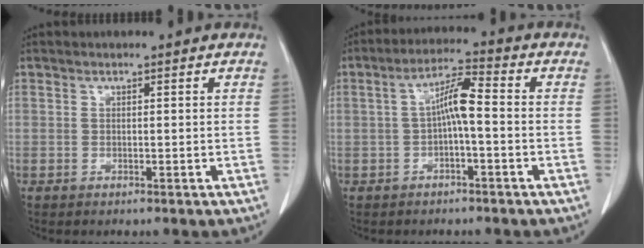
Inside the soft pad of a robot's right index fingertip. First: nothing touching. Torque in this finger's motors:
{"motor_torque": [0.89, -0.05, 0.15, 0.09]}